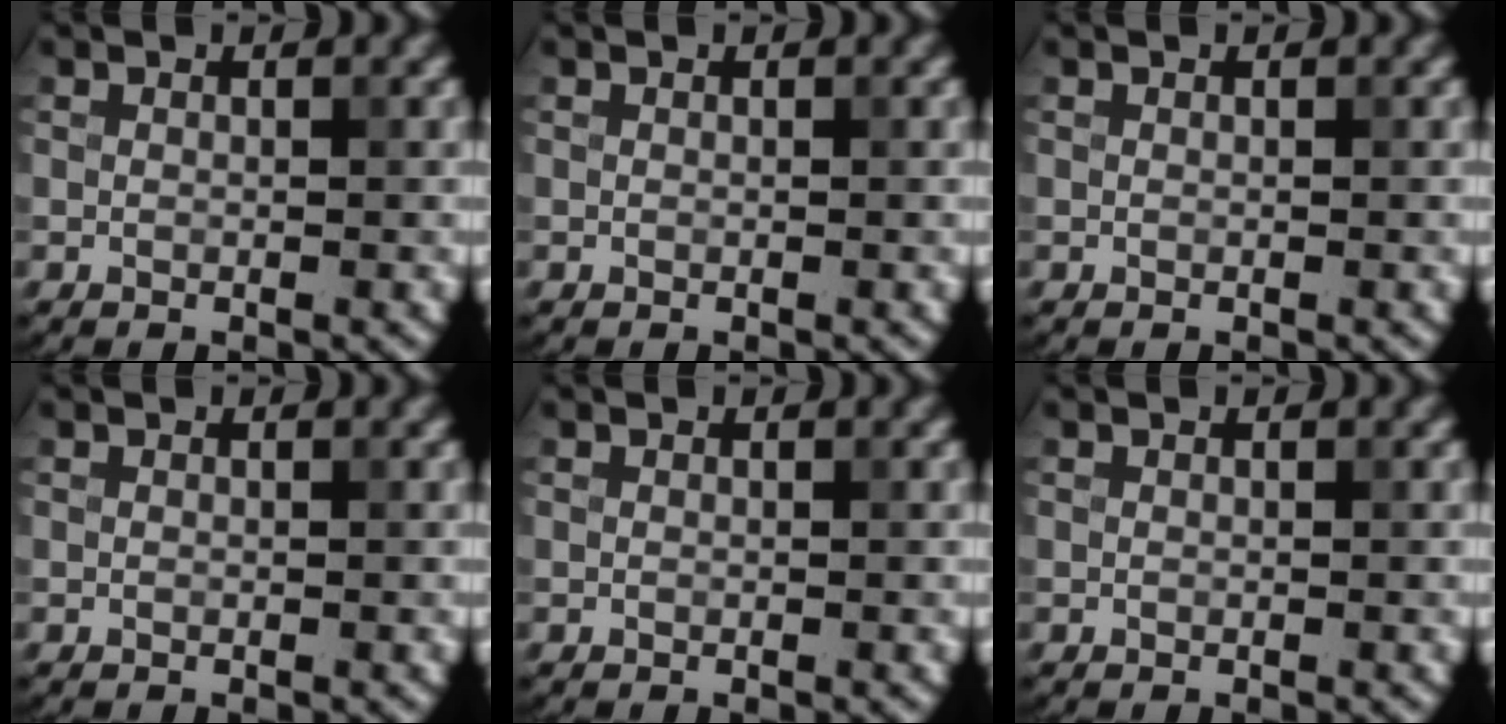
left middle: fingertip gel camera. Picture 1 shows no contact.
{"total": 0.0}
{"total": 0.0}
{"total": 0.0}
{"total": 0.0}
{"total": 0.0}